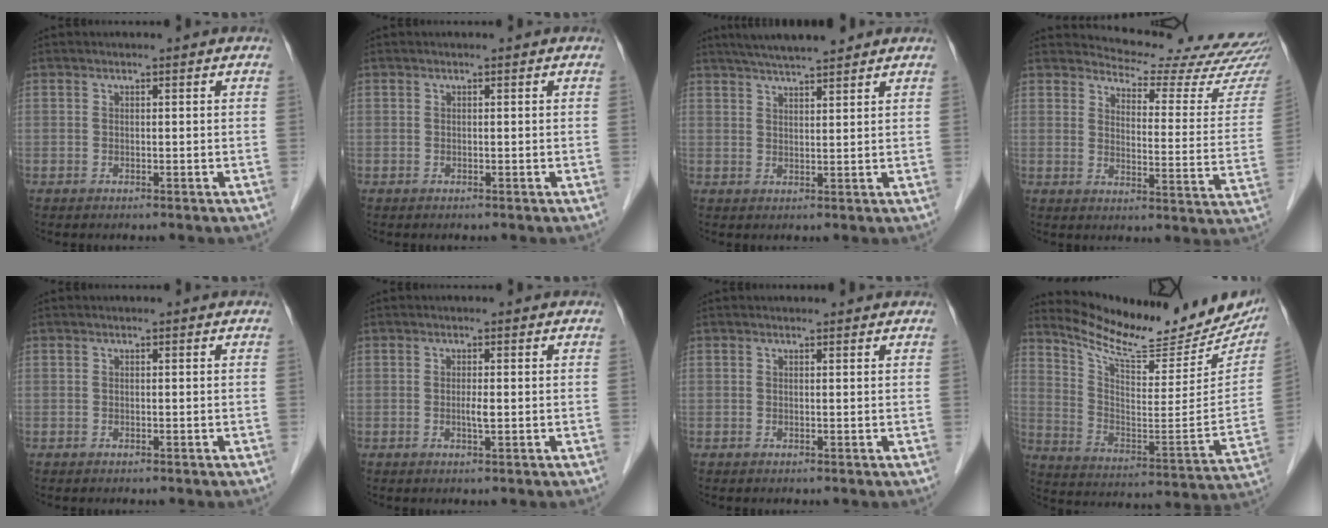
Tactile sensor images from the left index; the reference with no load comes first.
{"total": 0.0}
{"total": 7.9, "force": [6.9, 0.7, 3.9], "torque": [-0.059, 0.022, 0.105]}
{"total": 19.0, "force": [18.4, 2.6, 4.0], "torque": [-0.040, -0.106, 0.193]}
{"total": 0.0}
{"total": 1.2, "force": [-0.3, 0.1, 1.2], "torque": [-0.024, -0.005, -0.005]}
{"total": 1.3, "force": [1.3, 0.3, 0.1], "torque": [-0.011, 0.005, 0.014]}
{"total": 22.8, "force": [20.6, 4.4, 8.7], "torque": [-0.139, -0.068, 0.292]}